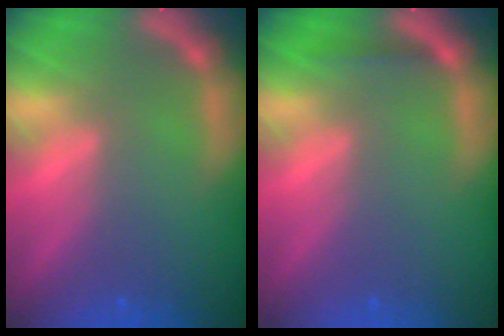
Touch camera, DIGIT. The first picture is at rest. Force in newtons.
{"total": 0.9}